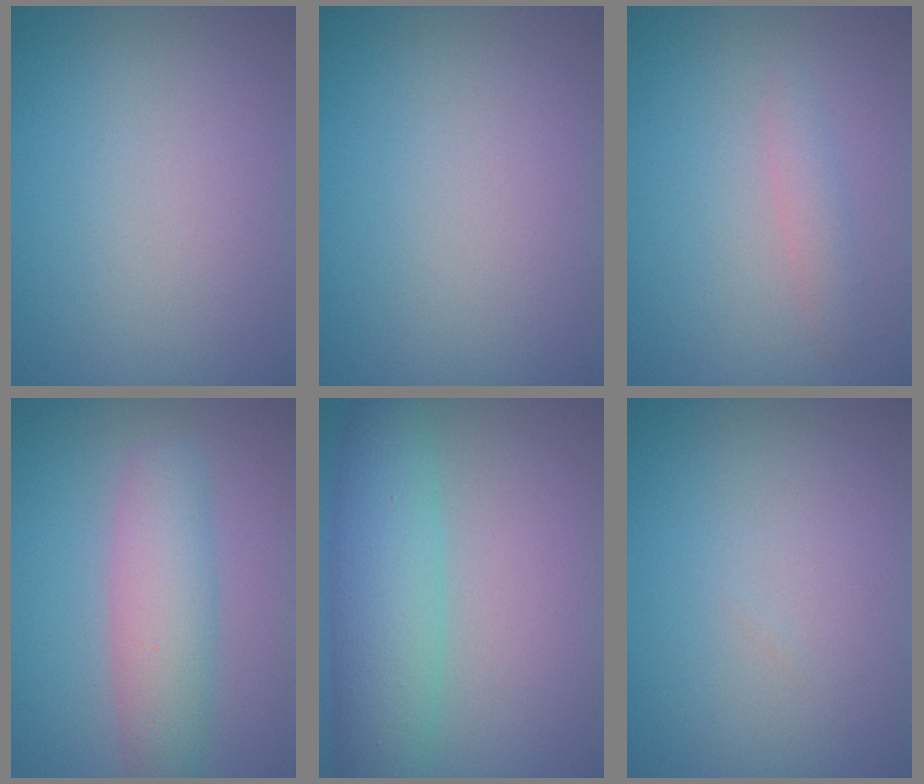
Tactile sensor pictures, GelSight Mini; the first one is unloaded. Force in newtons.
{"total": 0.0}
{"total": 1.4, "press": 1.4, "slide": 0.1}
{"total": 4.8, "press": 4.8, "slide": 0.2}
{"total": 6.4, "press": 6.4, "slide": 0.1}
{"total": 0.0}